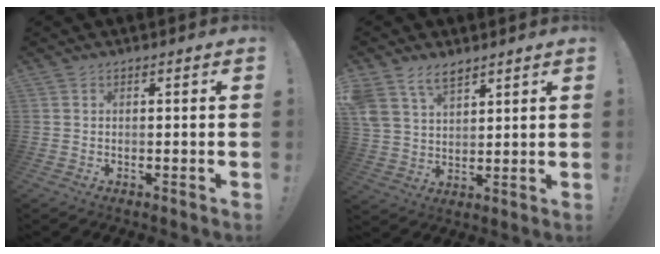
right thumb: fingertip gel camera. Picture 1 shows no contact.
{"total": 9.1, "force": [6.7, 4.9, 3.6], "torque": [-0.070, -0.031, 0.135]}